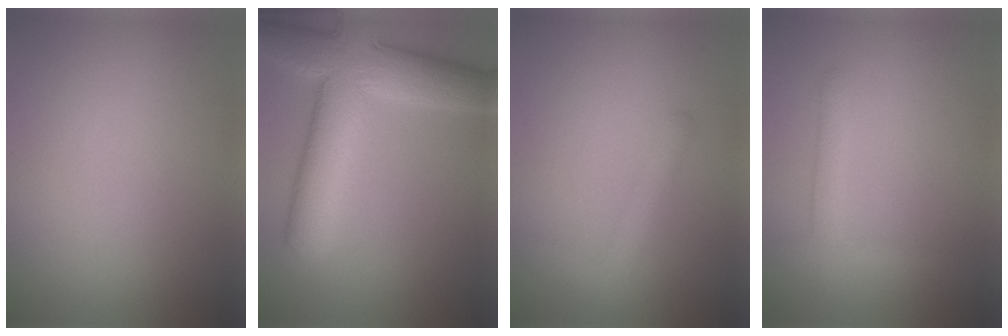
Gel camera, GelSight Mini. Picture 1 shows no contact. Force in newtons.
{"total": 9.8, "press": 9.7, "slide": 0.6}
{"total": 2.0, "press": 2.0, "slide": 0.2}
{"total": 1.8, "press": 1.8, "slide": 0.2}